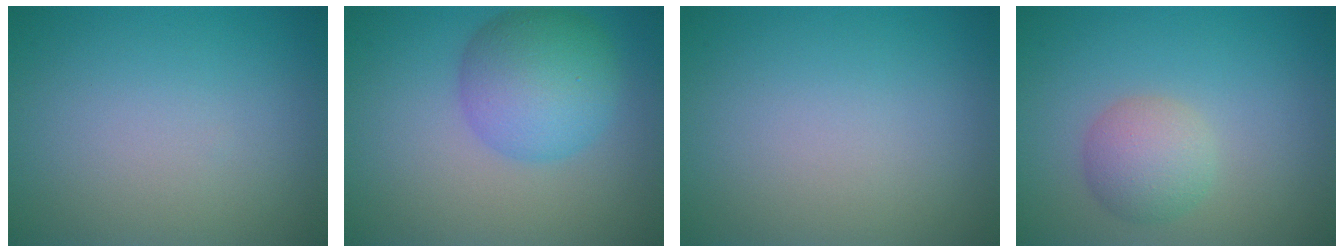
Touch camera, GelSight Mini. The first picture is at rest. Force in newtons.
{"total": 6.2, "press": 6.2, "slide": 0.2}
{"total": 0.0}
{"total": 3.0, "press": 3.0, "slide": 0.1}